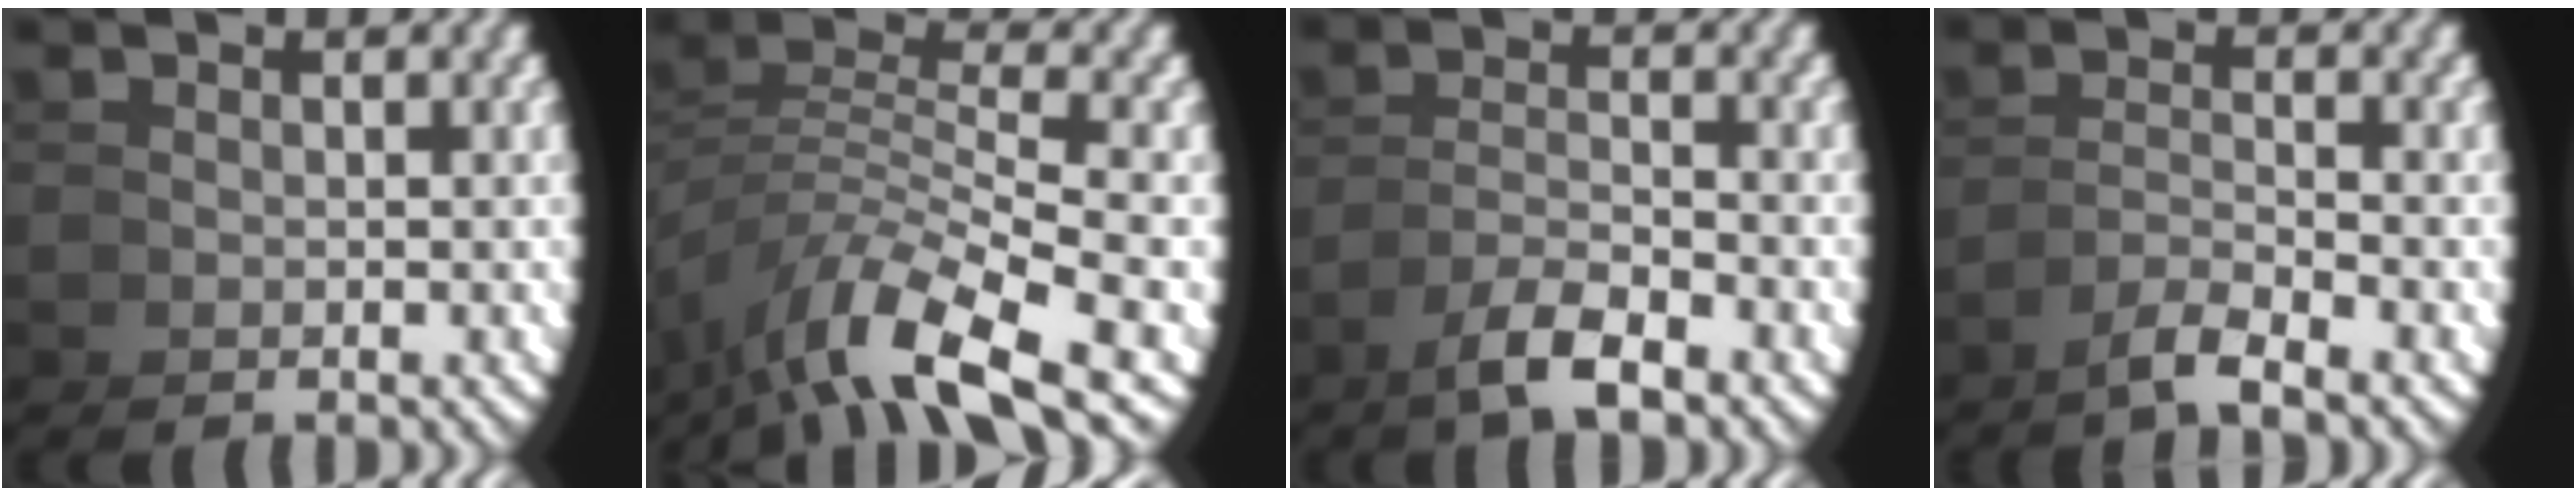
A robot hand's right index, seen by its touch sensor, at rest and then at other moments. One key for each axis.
{"total": 6.8, "fx": -2.0, "fy": 3.4, "fz": 5.5, "tx": -0.110, "ty": -0.017, "tz": -0.018}
{"total": 3.1, "fx": -1.9, "fy": 0.2, "fz": 2.4, "tx": -0.035, "ty": -0.002, "tz": -0.031}
{"total": 2.3, "fx": -1.7, "fy": -0.7, "fz": 1.5, "tx": -0.015, "ty": 0.004, "tz": -0.033}